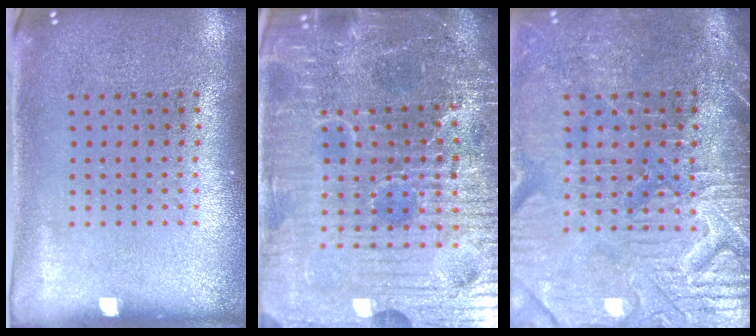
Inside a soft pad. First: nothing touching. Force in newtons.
{"total": 7.3, "press": 6.5, "slide": 3.3}
{"total": 4.4, "press": 4.0, "slide": 1.8}